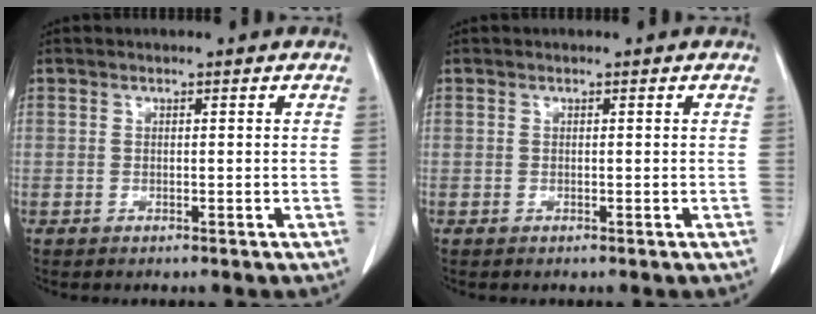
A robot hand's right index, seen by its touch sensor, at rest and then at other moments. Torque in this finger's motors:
{"motor_torque": [0.00, 0.00, 0.01, 0.00]}